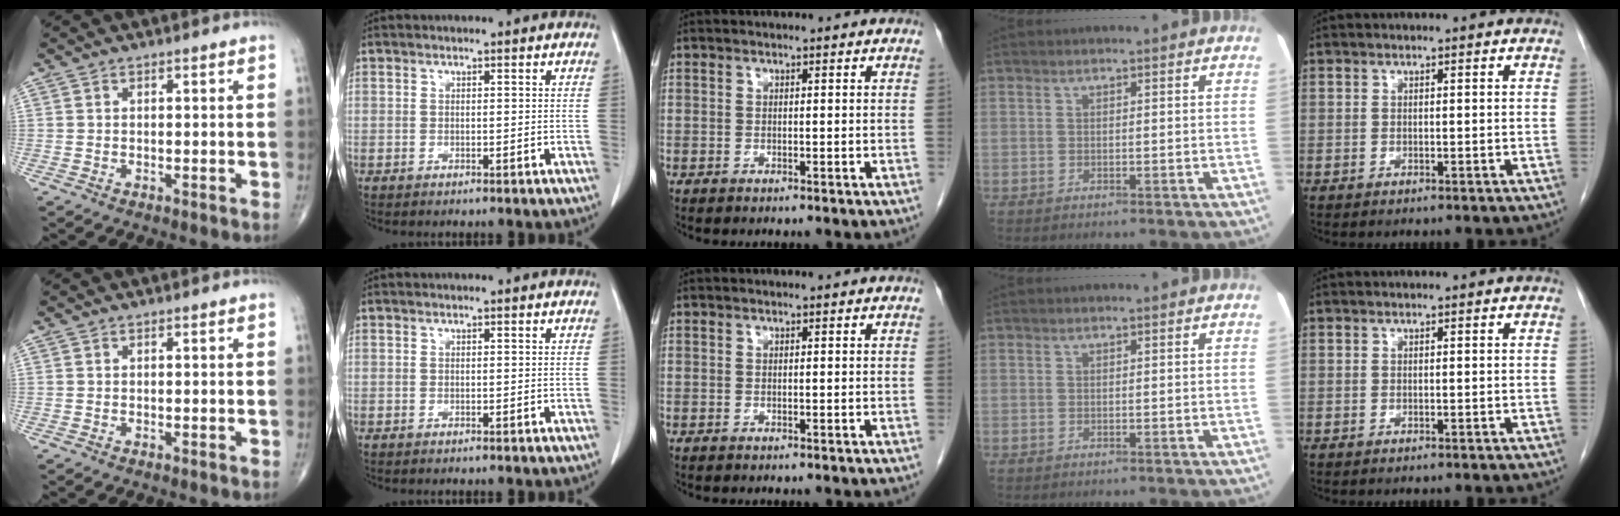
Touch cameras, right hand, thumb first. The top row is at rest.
{}